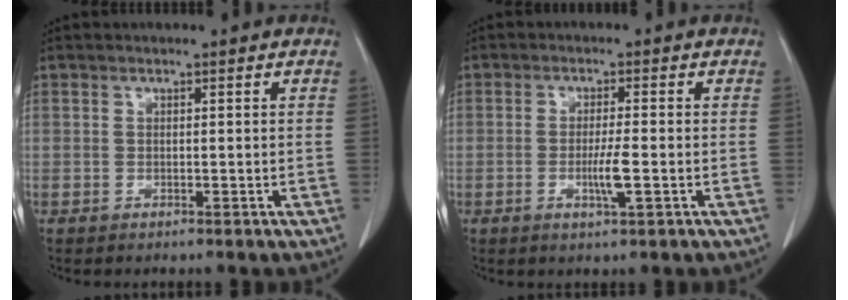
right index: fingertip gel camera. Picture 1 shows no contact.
{"total": 3.7, "force": [-1.0, 0.0, 3.5], "torque": [-0.067, -0.005, -0.015]}